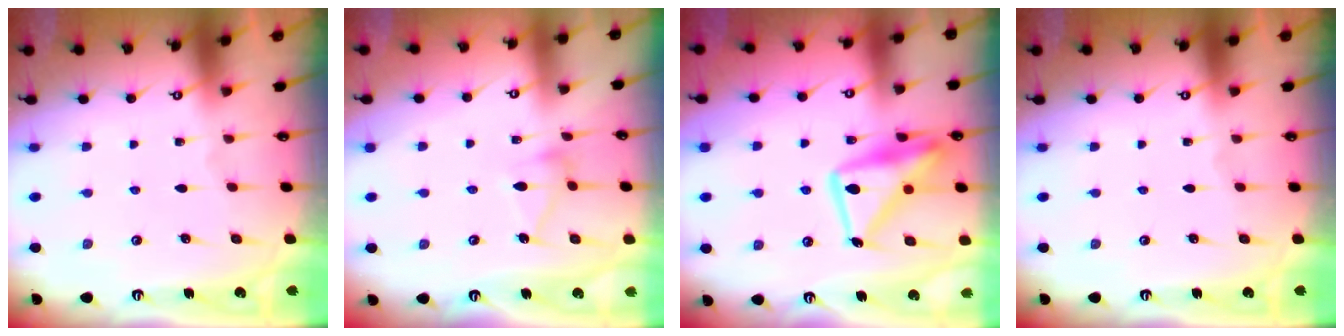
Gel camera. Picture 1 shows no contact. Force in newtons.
{"total": 8.7, "press": 8.7, "slide": 0.5}
{"total": 17.9, "press": 17.8, "slide": 1.7}
{"total": 0.0}